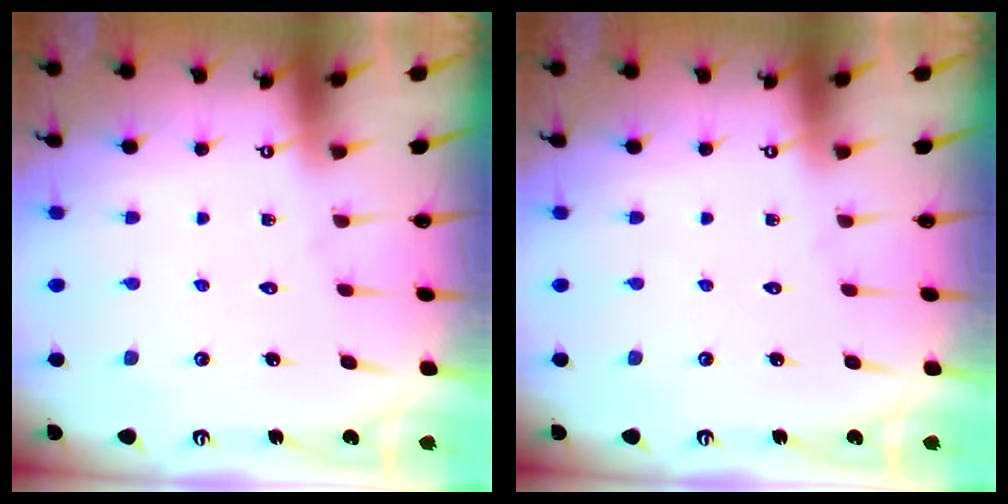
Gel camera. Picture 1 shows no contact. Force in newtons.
{"total": 0.0}